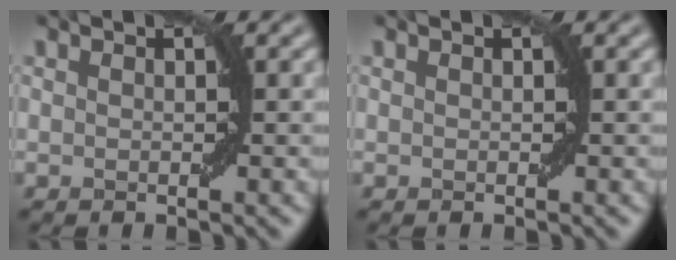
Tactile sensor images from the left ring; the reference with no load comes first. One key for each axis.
{"total": 0.0}